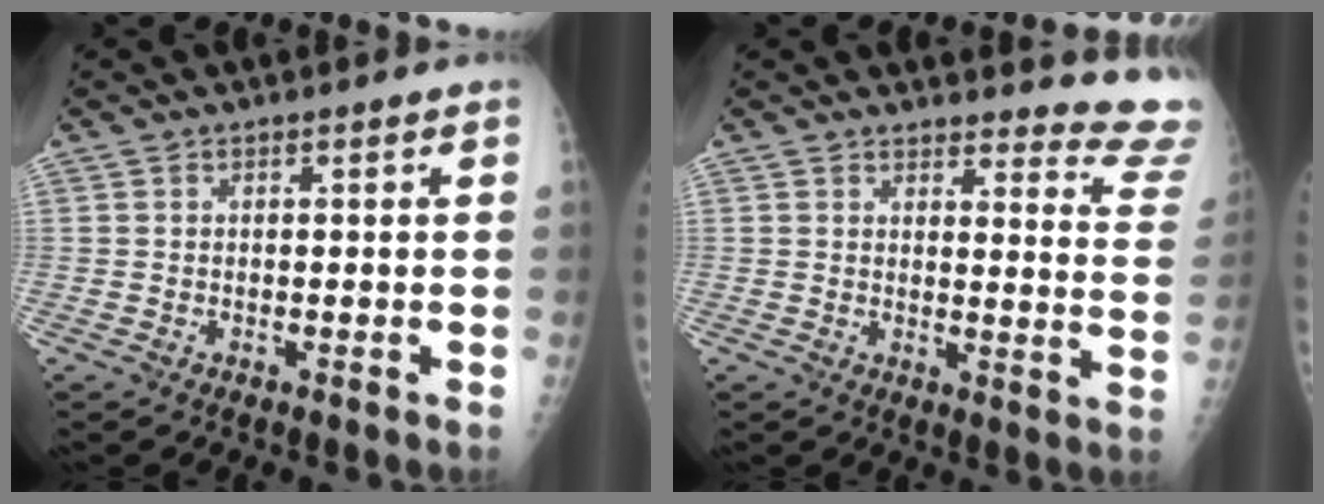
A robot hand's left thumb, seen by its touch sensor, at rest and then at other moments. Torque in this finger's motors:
{"motor_torque": [0.13, -0.06, -0.20, -0.24, 0.02]}